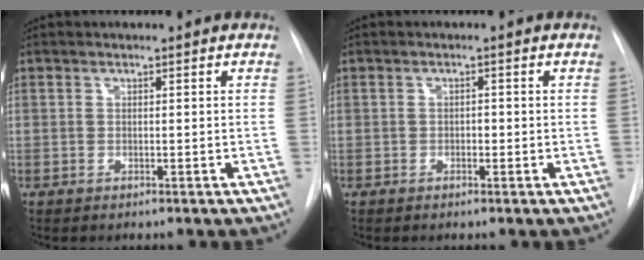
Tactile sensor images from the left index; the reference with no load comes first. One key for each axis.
{"total": 0.9, "fx": -0.3, "fy": 0.6, "fz": 0.6, "tx": -0.006, "ty": 0.003, "tz": -0.005}